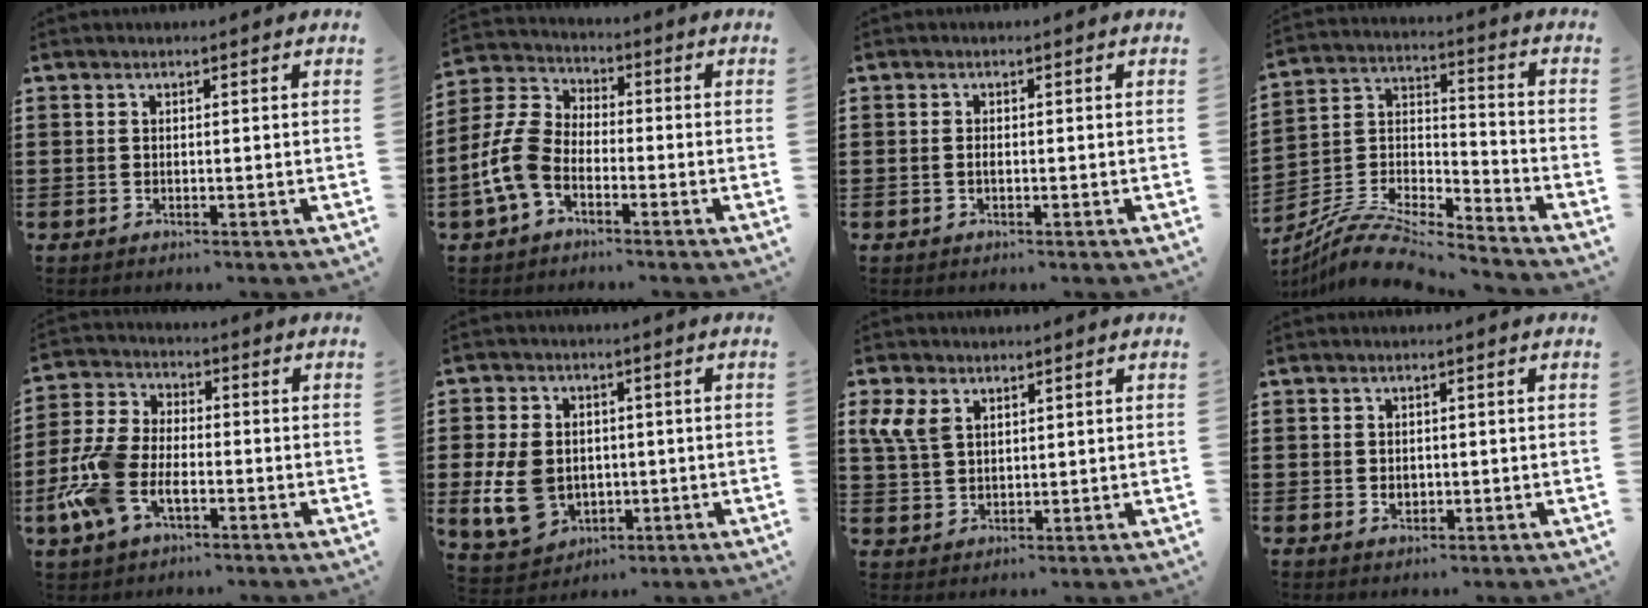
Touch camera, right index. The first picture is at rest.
{"total": 7.5, "force": [-3.4, 4.4, 5.1], "torque": [-0.148, -0.005, -0.076]}
{"total": 0.6, "force": [-0.2, 0.2, 0.6], "torque": [-0.012, -0.002, -0.003]}
{"total": 9.7, "force": [-8.7, 1.9, 3.9], "torque": [-0.080, 0.012, -0.174]}
{"total": 8.7, "force": [-3.6, 4.9, 6.2], "torque": [-0.168, -0.005, -0.073]}
{"total": 9.4, "force": [-1.2, 7.4, 5.7], "torque": [-0.150, 0.013, -0.023]}
{"total": 5.0, "force": [2.4, 3.2, 2.9], "torque": [-0.078, 0.006, 0.044]}
{"total": 1.3, "force": [0.0, 1.1, 0.7], "torque": [-0.015, 0.007, -0.001]}